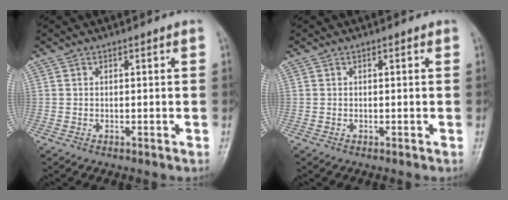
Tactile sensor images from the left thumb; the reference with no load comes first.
{"total": 0.0}